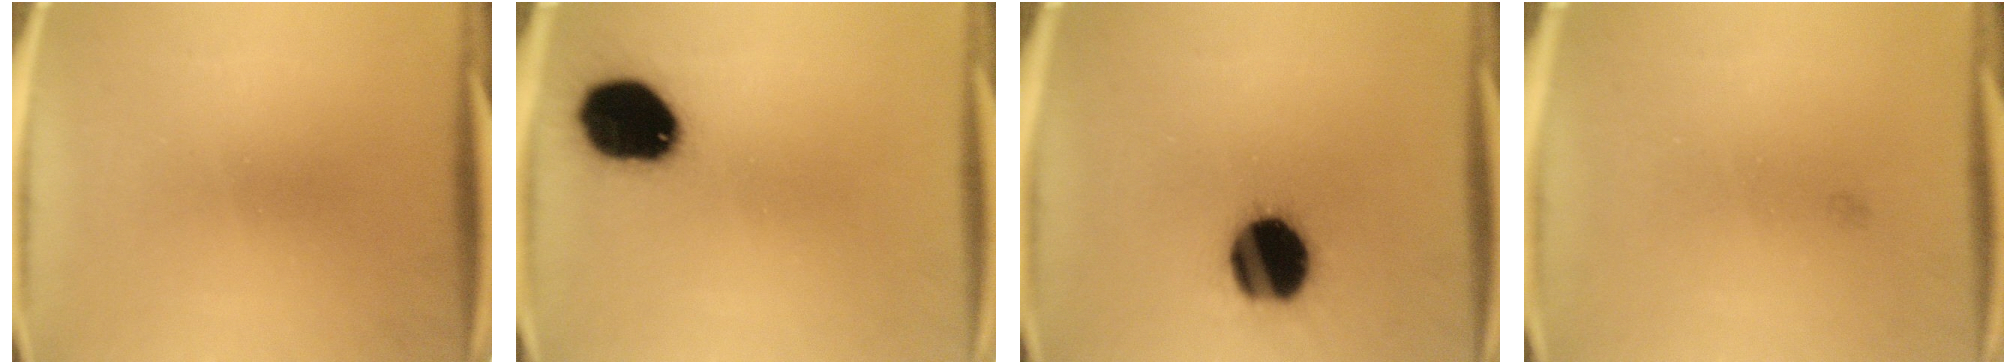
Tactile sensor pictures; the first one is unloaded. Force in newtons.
{"total": 17.2}
{"total": 19.4}
{"total": 0.6}